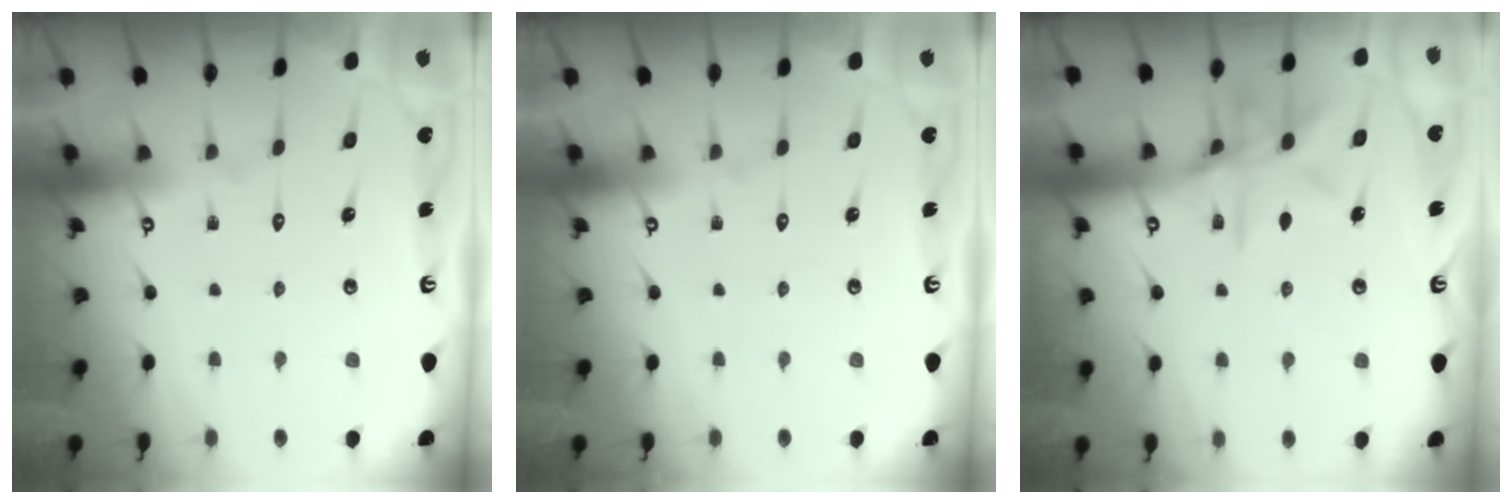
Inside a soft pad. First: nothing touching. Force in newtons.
{"total": 0.0}
{"total": 12.2, "press": 12.2, "slide": 0.8}